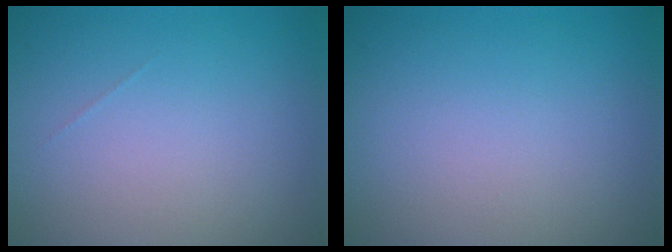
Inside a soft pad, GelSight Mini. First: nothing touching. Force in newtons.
{"total": 0.0}